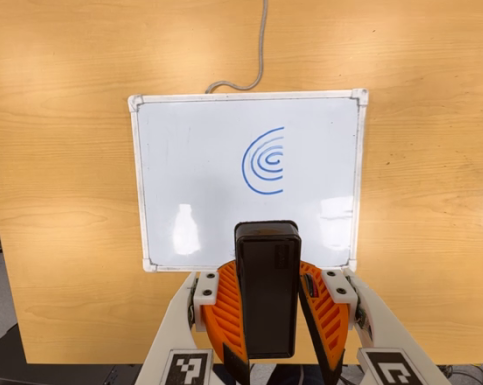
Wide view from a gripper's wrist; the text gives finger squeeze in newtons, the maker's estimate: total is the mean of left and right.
{"total": 8.5, "left": 8.7, "right": 8.3}